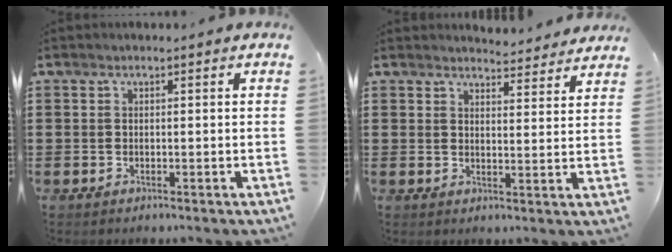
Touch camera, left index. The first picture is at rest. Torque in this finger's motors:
{"motor_torque": [0.87, -1.26, 0.14, 0.01]}